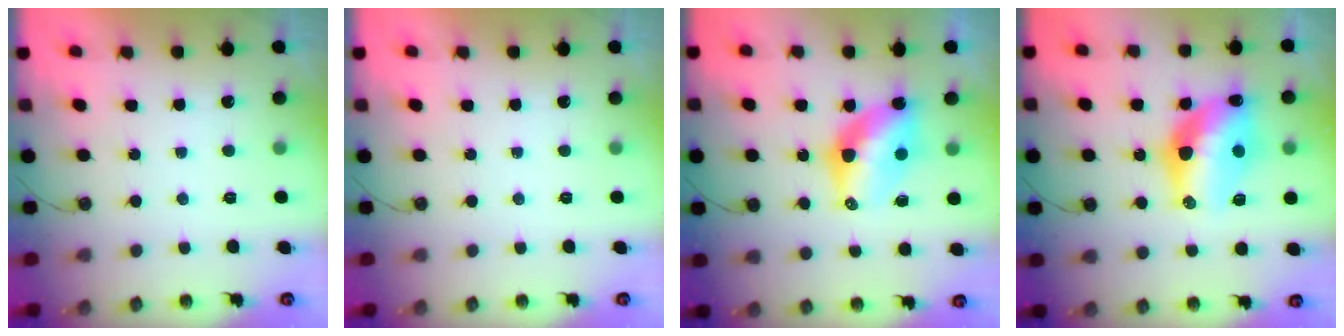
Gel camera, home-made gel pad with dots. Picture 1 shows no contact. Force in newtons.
{"total": 0.0}
{"total": 10.5, "press": 10.5, "slide": 1.0}
{"total": 15.3, "press": 15.1, "slide": 2.4}